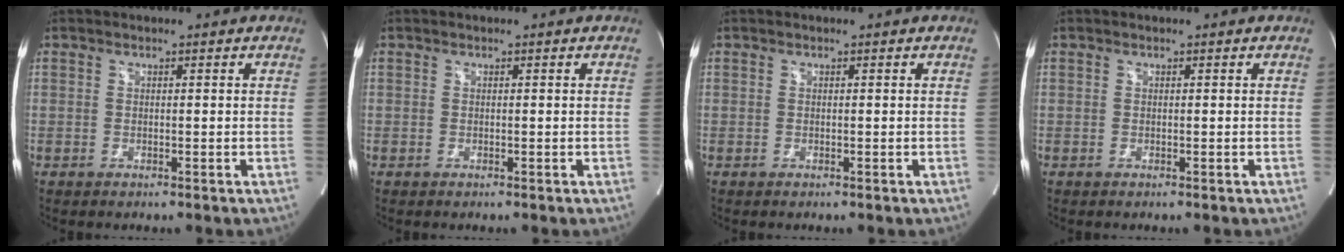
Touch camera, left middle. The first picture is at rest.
{"total": 0.0}
{"total": 0.0}
{"total": 0.0}